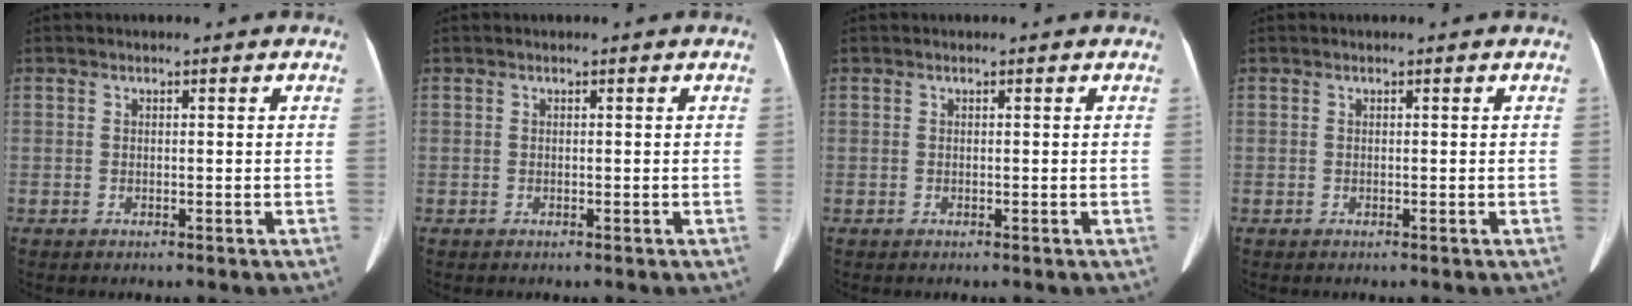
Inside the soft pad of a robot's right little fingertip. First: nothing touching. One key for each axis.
{"total": 0.0}
{"total": 0.0}
{"total": 0.0}